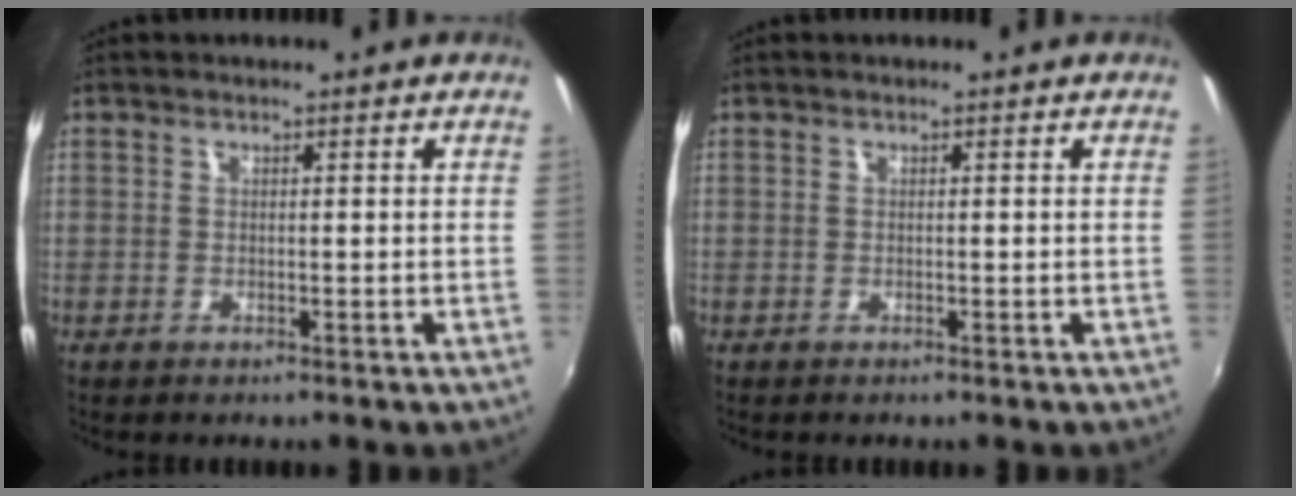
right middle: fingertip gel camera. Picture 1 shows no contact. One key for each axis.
{"total": 0.0}